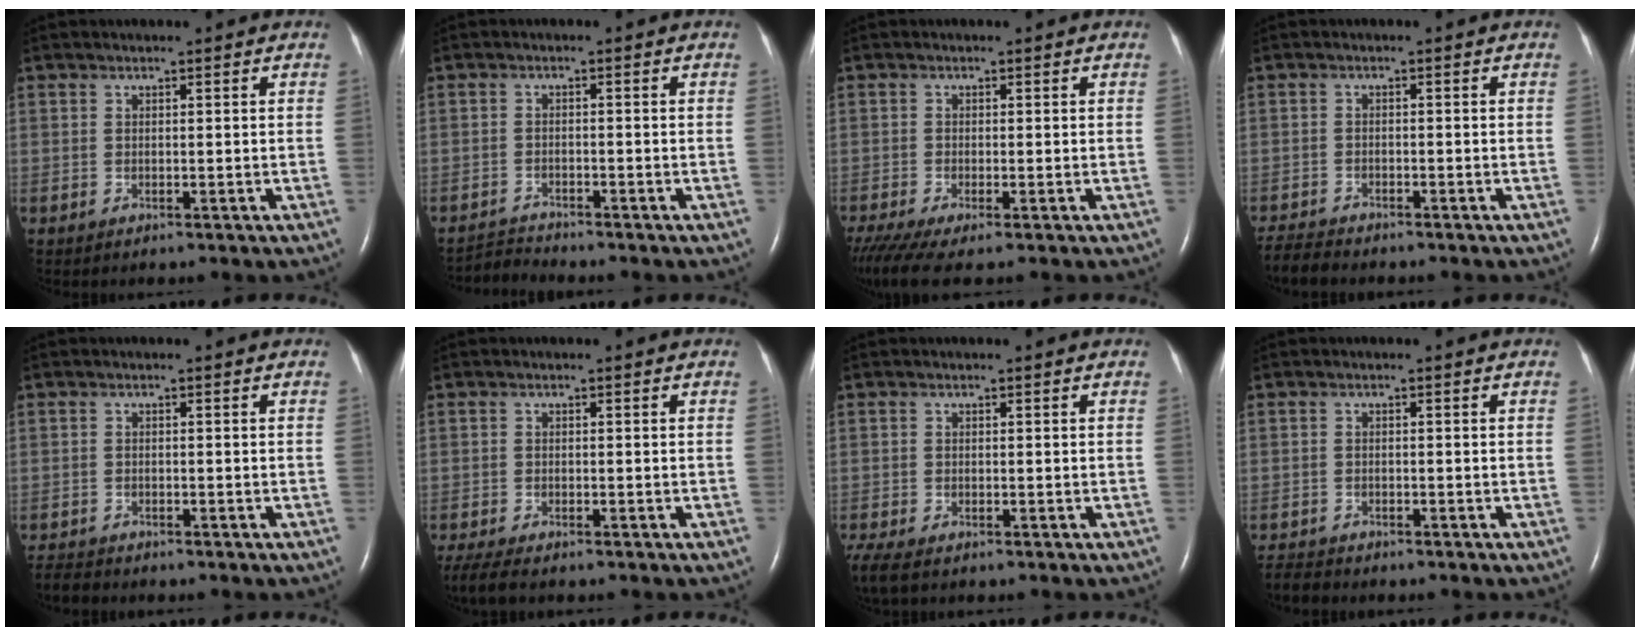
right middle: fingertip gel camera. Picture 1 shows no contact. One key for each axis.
{"total": 2.5, "fx": -2.2, "fy": -0.6, "fz": -0.9, "tx": 0.016, "ty": -0.020, "tz": -0.040}
{"total": 5.5, "fx": -3.9, "fy": 0.7, "fz": 3.7, "tx": -0.071, "ty": -0.017, "tz": -0.072}
{"total": 3.6, "fx": -3.6, "fy": 0.2, "fz": 0.5, "tx": -0.011, "ty": -0.016, "tz": -0.065}
{"total": 2.1, "fx": -2.1, "fy": 0.2, "fz": 0.0, "tx": -0.004, "ty": -0.011, "tz": -0.036}
{"total": 4.5, "fx": -3.7, "fy": 0.8, "fz": 2.4, "tx": -0.054, "ty": -0.015, "tz": -0.062}
{"total": 4.8, "fx": -3.5, "fy": 1.6, "fz": 2.7, "tx": -0.064, "ty": -0.016, "tz": -0.062}
{"total": 2.5, "fx": -2.4, "fy": 0.3, "fz": -0.1, "tx": -0.002, "ty": -0.012, "tz": -0.042}